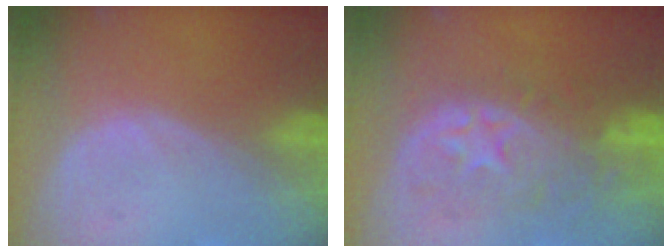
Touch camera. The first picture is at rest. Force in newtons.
{"total": 9.9, "press": 9.2, "slide": 3.5}